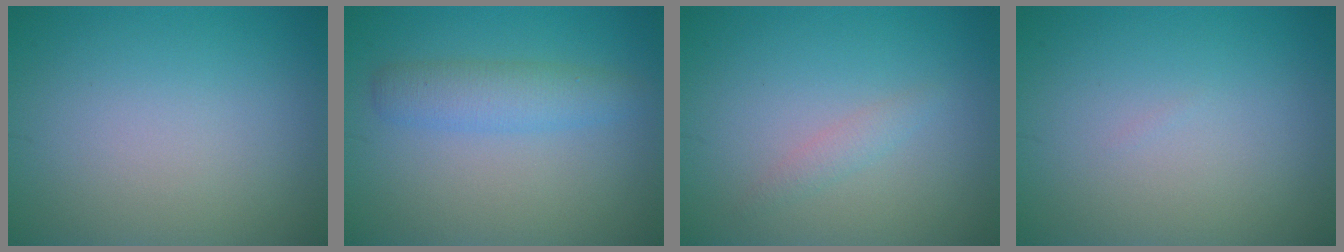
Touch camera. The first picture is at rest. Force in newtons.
{"total": 2.9, "press": 2.9, "slide": 0.1}
{"total": 1.1, "press": 1.1, "slide": 0.0}
{"total": 0.0}